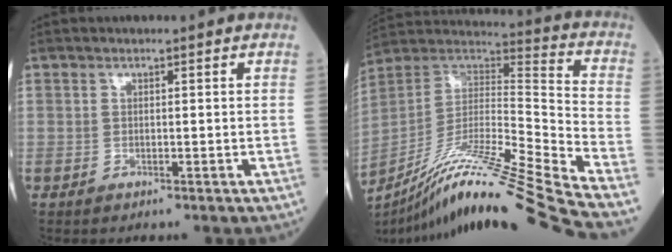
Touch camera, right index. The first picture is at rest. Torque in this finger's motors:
{"motor_torque": [-0.44, -0.72, 0.19, 0.06]}